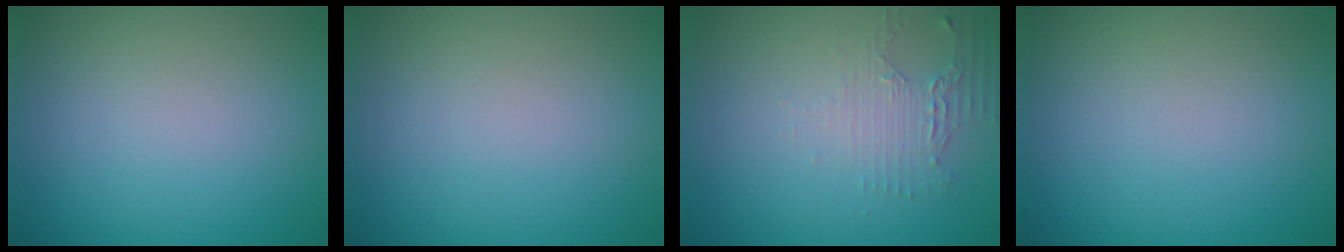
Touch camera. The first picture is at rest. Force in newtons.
{"total": 0.0}
{"total": 2.1, "press": 1.6, "slide": 1.4}
{"total": 0.0}